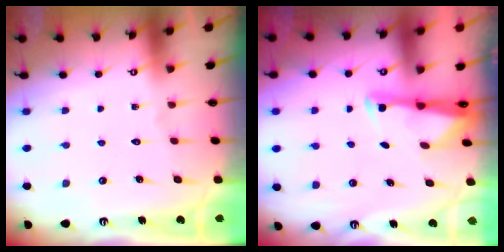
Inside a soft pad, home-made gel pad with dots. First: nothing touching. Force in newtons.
{"total": 2.7, "press": 2.7, "slide": 0.4}